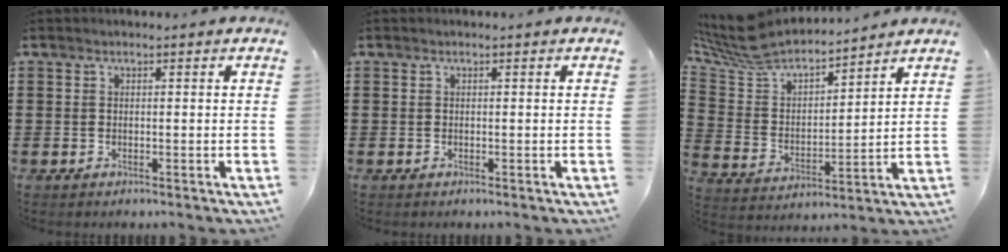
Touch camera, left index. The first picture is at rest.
{"total": 0.0}
{"total": 7.8, "force": [7.0, 2.5, 2.3], "torque": [-0.083, -0.042, 0.124]}